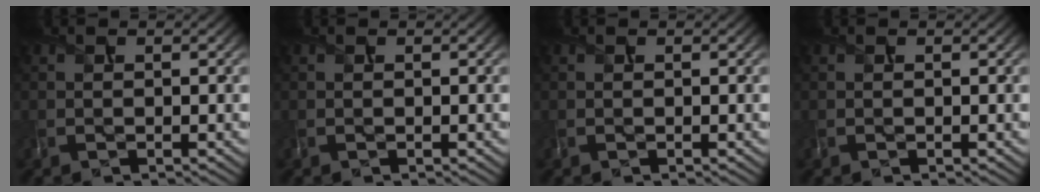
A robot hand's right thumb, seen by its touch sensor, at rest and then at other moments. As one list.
[{"total": 0.0}, {"total": 0.0}, {"total": 0.0}]